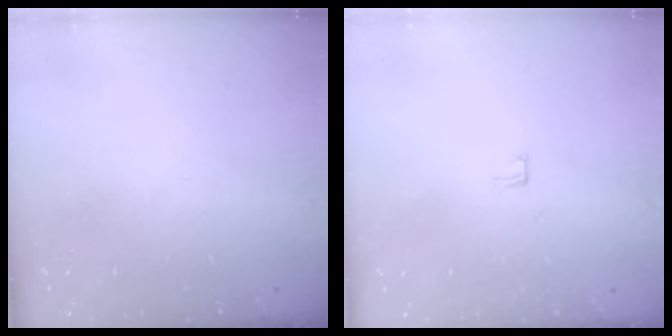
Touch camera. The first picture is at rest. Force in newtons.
{"total": 3.1, "press": 3.1, "slide": 0.2}